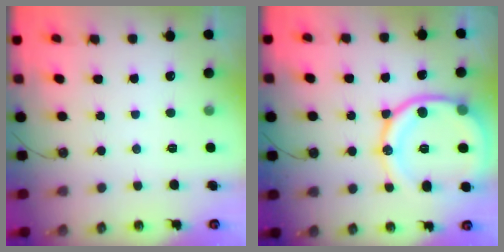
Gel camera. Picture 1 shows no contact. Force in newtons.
{"total": 18.9, "press": 18.8, "slide": 2.3}